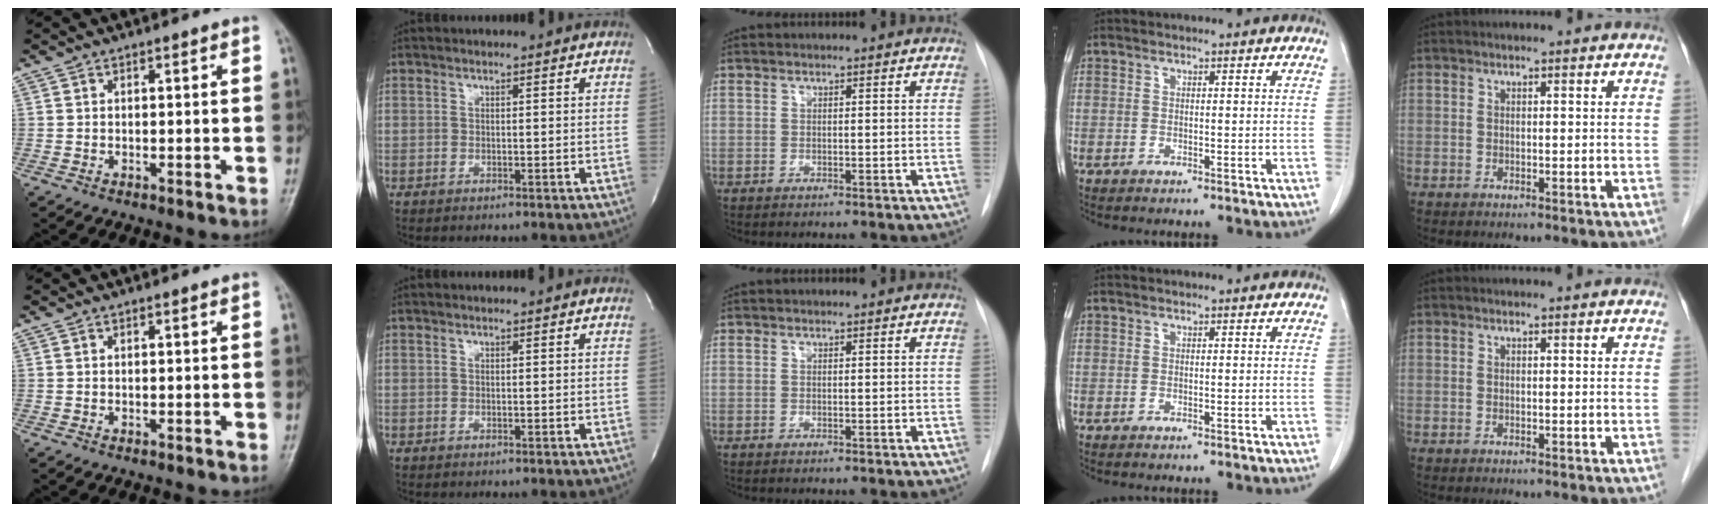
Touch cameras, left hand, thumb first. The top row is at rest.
{}